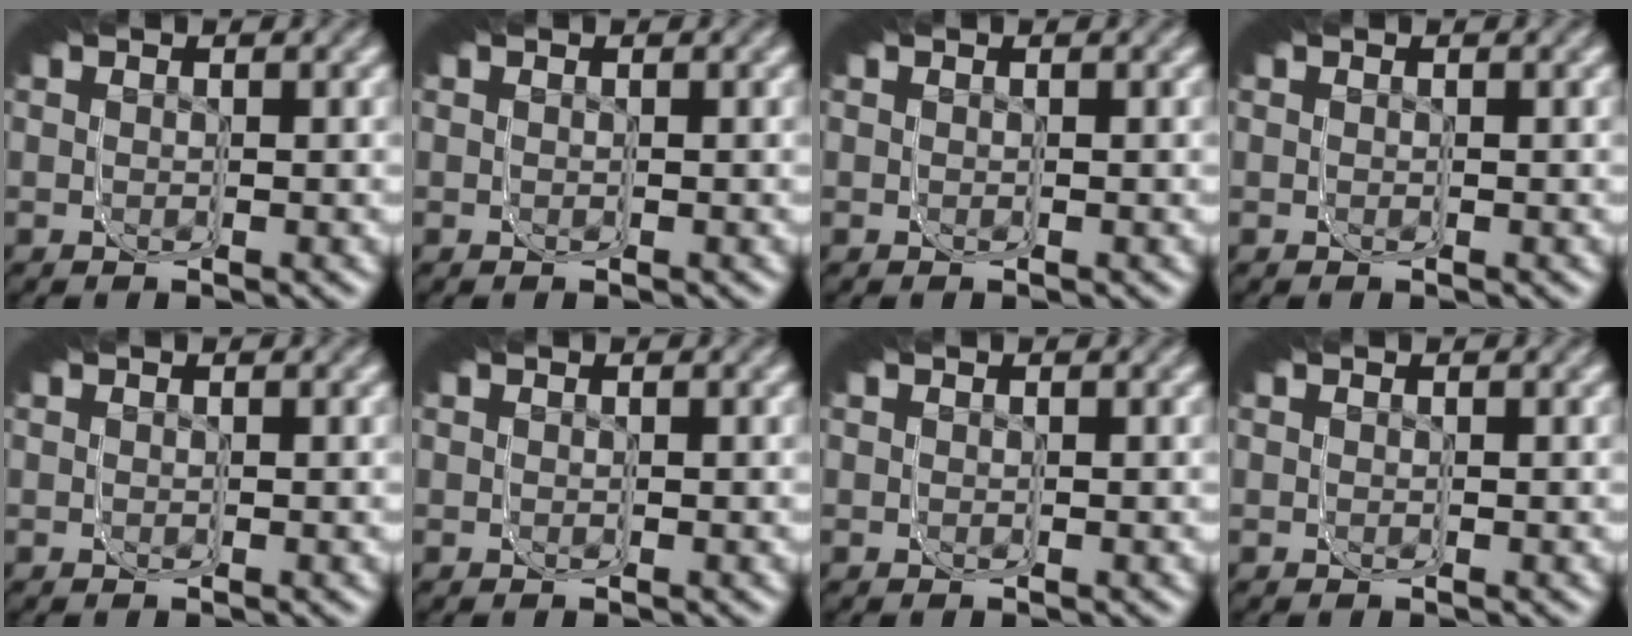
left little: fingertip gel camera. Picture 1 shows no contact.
{"total": 0.0}
{"total": 0.0}
{"total": 0.0}
{"total": 0.0}
{"total": 0.0}
{"total": 0.0}
{"total": 0.0}